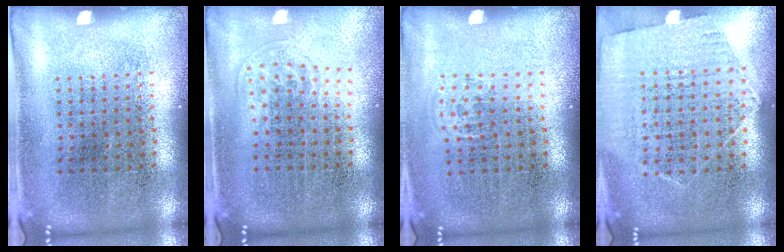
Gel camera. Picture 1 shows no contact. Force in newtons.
{"total": 1.0, "press": 0.6, "slide": 0.8}
{"total": 0.5, "press": 0.5, "slide": 0.3}
{"total": 1.1, "press": 1.0, "slide": 0.5}